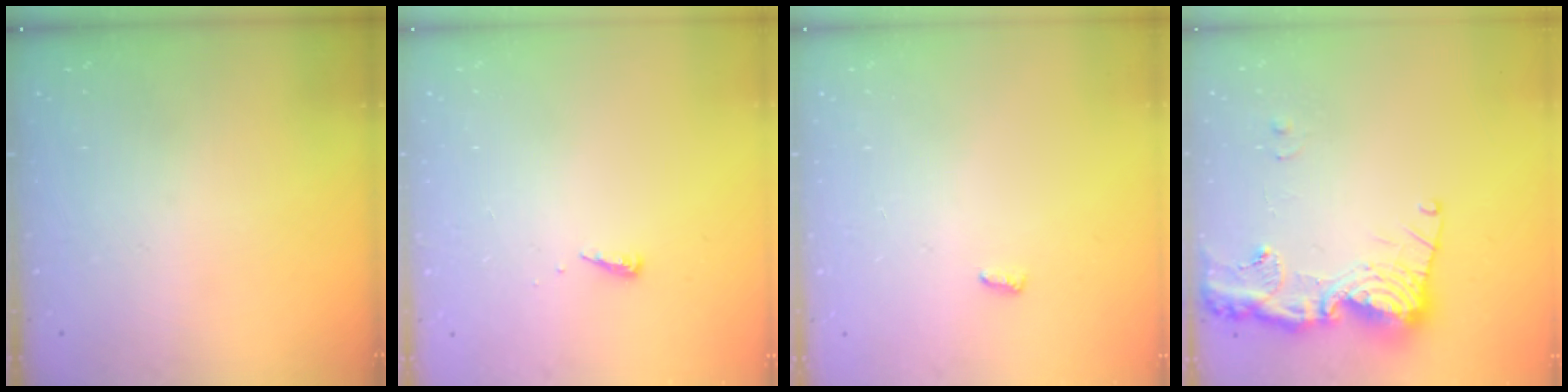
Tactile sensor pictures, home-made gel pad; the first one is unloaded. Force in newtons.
{"total": 3.9, "press": 3.9, "slide": 0.4}
{"total": 3.5, "press": 3.5, "slide": 0.3}
{"total": 16.6, "press": 16.5, "slide": 1.9}